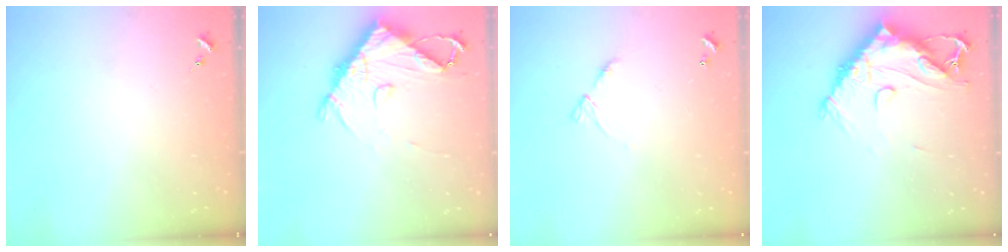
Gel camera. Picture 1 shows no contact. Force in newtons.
{"total": 11.0, "press": 10.9, "slide": 1.4}
{"total": 6.1, "press": 6.0, "slide": 0.6}
{"total": 14.9, "press": 14.8, "slide": 1.4}